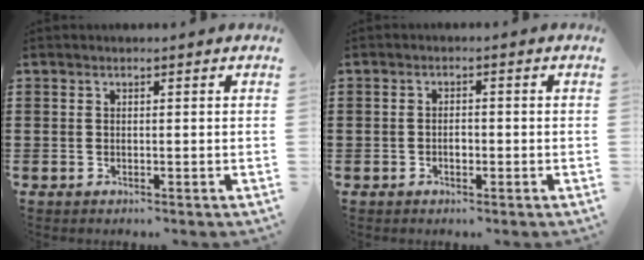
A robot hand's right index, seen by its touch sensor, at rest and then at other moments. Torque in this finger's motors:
{"motor_torque": [1.06, 1.08, -0.01, -0.02]}